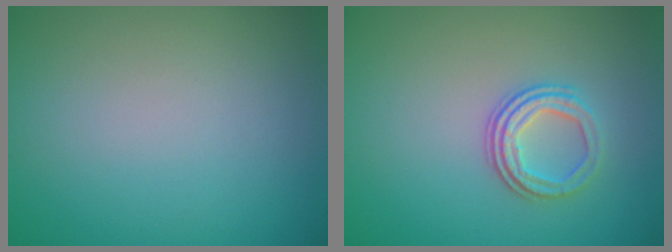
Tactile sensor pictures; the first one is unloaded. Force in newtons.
{"total": 2.9, "press": 2.3, "slide": 1.7}